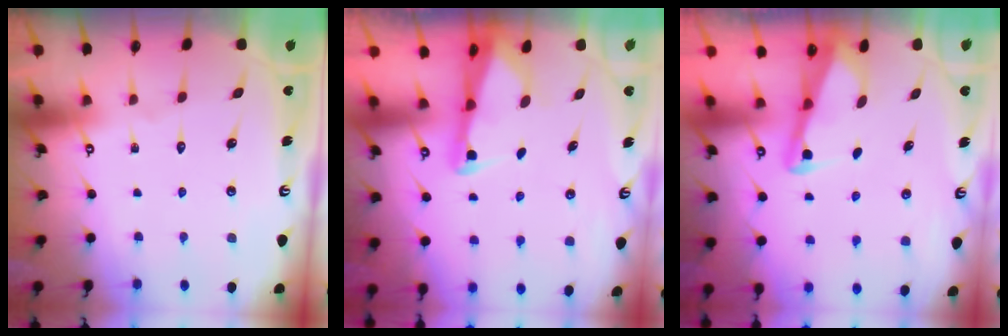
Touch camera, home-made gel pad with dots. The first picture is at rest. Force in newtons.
{"total": 2.4, "press": 2.4, "slide": 0.3}
{"total": 3.0, "press": 3.0, "slide": 0.3}